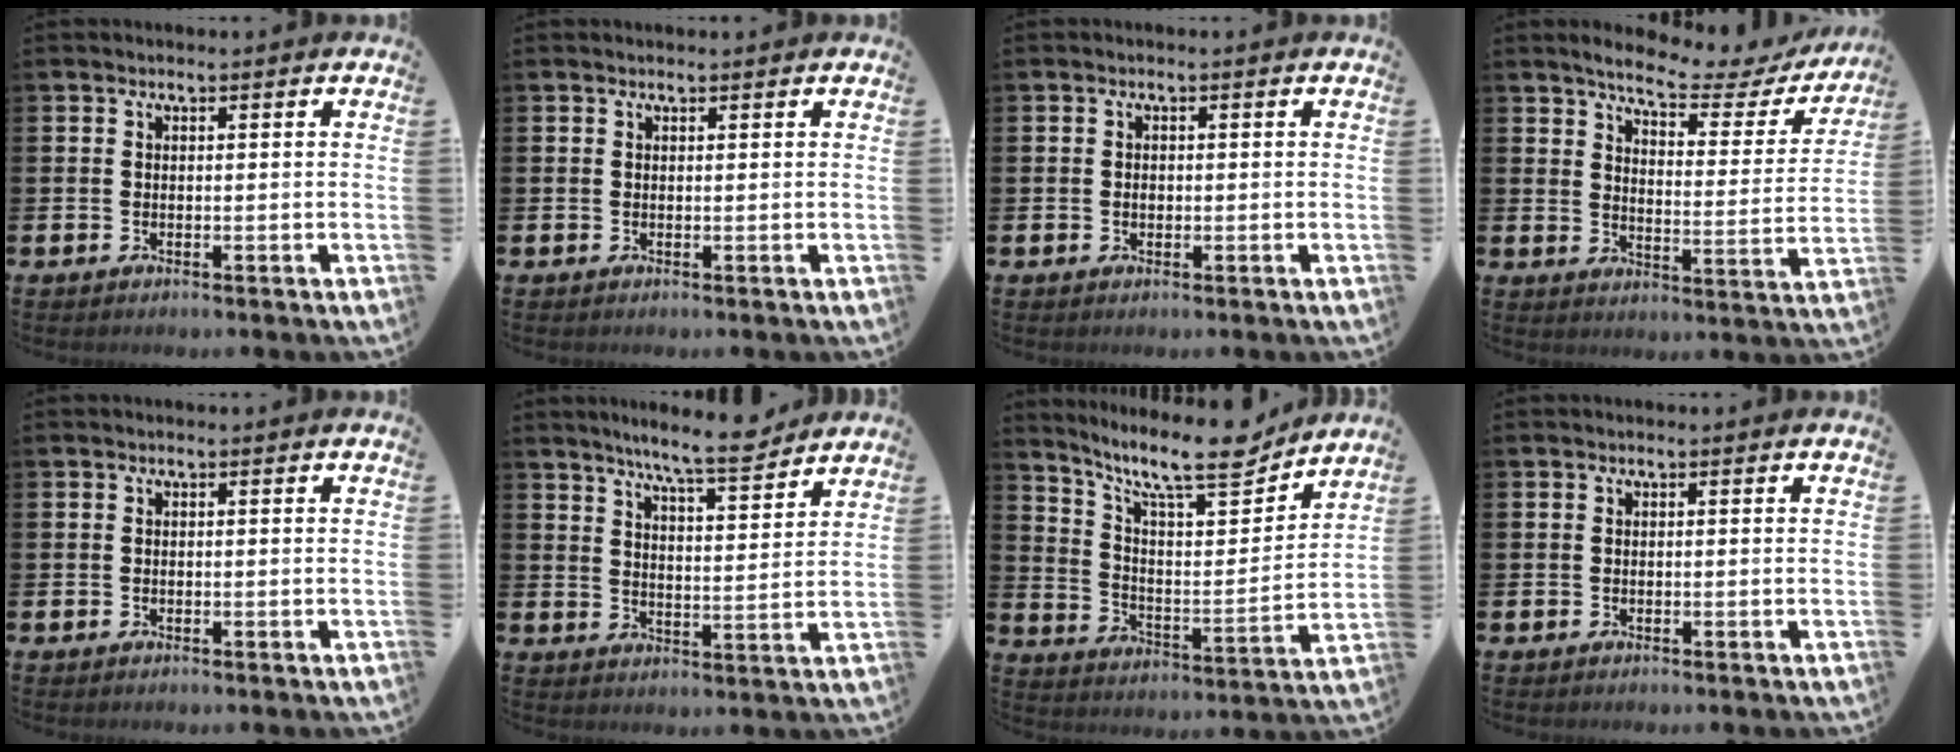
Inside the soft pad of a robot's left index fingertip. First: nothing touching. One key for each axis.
{"total": 0.5, "fx": 0.5, "fy": 0.0, "fz": 0.1, "tx": 0.002, "ty": -0.001, "tz": 0.009}
{"total": 0.8, "fx": -0.1, "fy": 0.6, "fz": 0.5, "tx": -0.007, "ty": 0.004, "tz": -0.004}
{"total": 6.0, "fx": 5.3, "fy": 1.3, "fz": 2.6, "tx": -0.061, "ty": -0.038, "tz": 0.081}
{"total": 0.0}
{"total": 8.0, "fx": 7.5, "fy": 0.2, "fz": 3.0, "tx": -0.064, "ty": -0.043, "tz": 0.130}
{"total": 12.3, "fx": 10.2, "fy": 3.0, "fz": 6.1, "tx": -0.124, "ty": -0.066, "tz": 0.173}
{"total": 0.0}